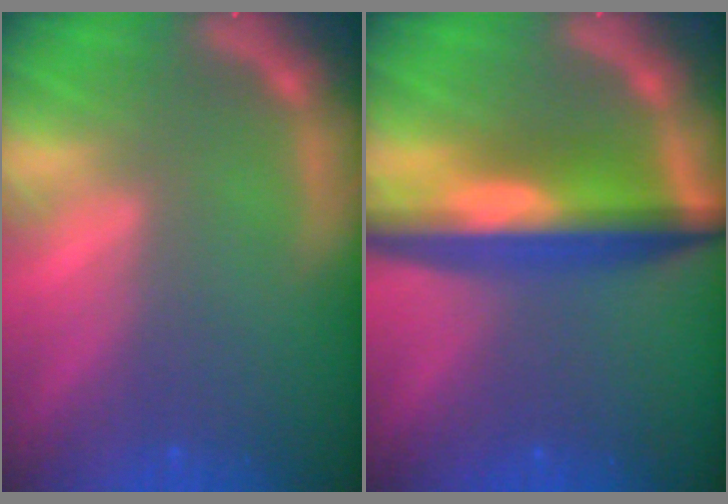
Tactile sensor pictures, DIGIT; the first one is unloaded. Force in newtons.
{"total": 8.5}